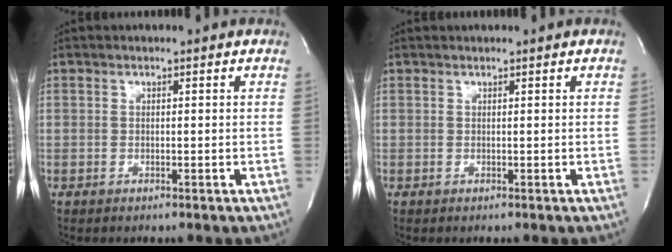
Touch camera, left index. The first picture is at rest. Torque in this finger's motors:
{"motor_torque": [0.35, -0.33, -0.06, 0.01]}